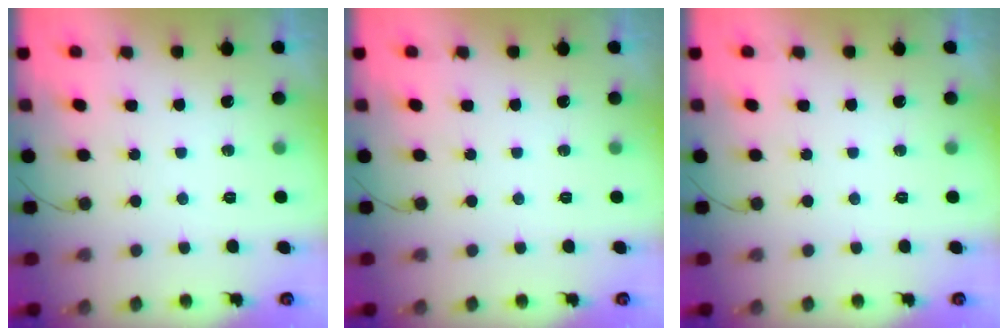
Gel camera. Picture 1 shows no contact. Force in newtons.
{"total": 0.0}
{"total": 0.0}